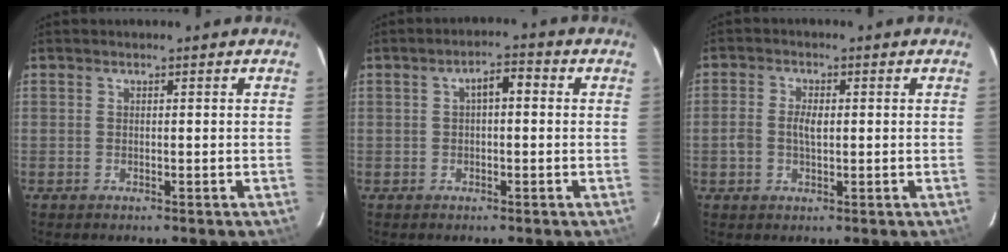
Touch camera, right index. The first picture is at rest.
{"total": 3.5, "force": [0.4, 1.5, 3.1], "torque": [-0.053, 0.015, 0.006]}
{"total": 3.5, "force": [-0.2, 2.0, 2.9], "torque": [-0.059, 0.005, -0.005]}